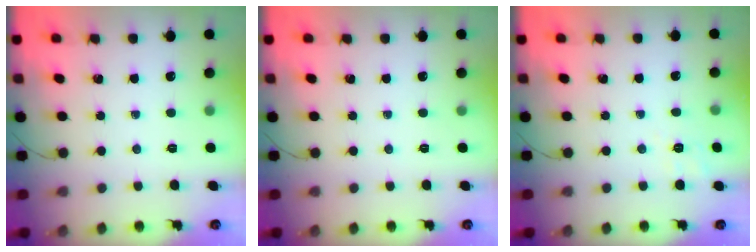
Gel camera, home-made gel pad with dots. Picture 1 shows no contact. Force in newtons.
{"total": 0.0}
{"total": 2.3, "press": 1.4, "slide": 1.9}